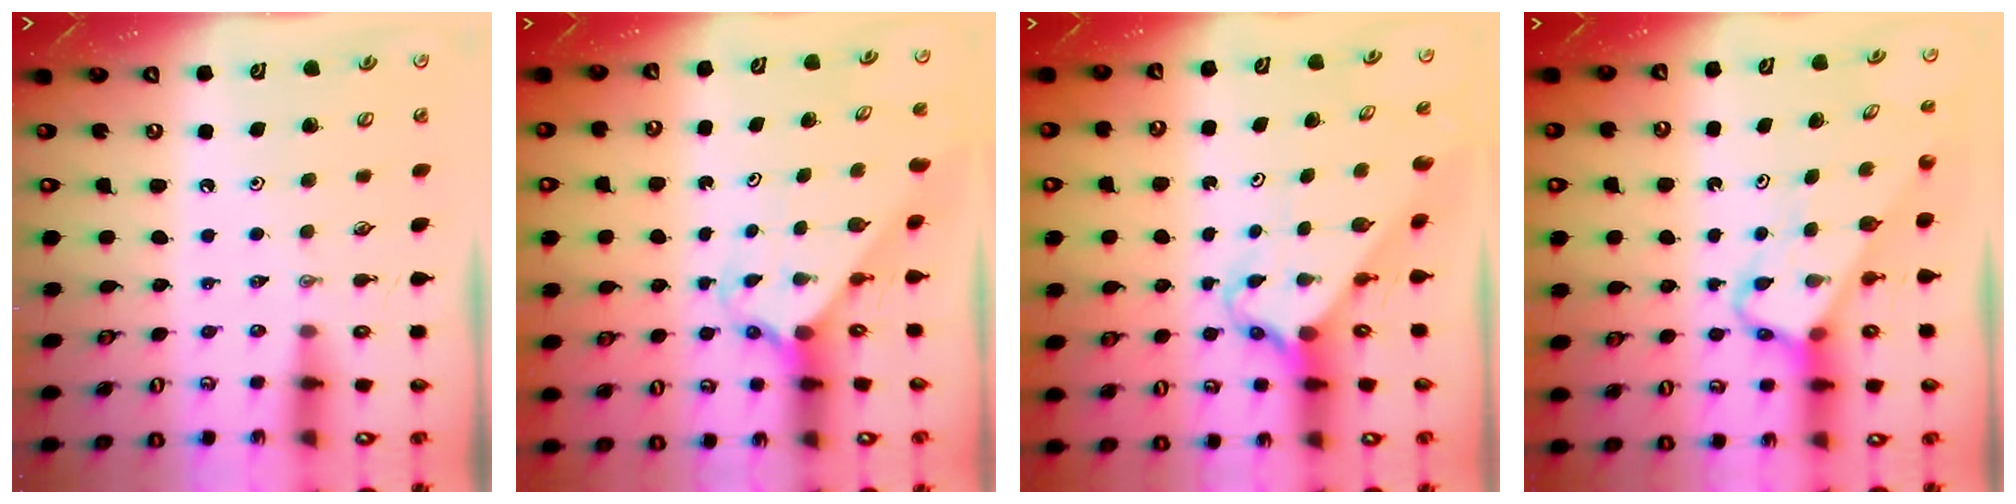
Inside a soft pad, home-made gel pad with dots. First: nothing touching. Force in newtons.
{"total": 2.3, "press": 2.3, "slide": 0.2}
{"total": 2.6, "press": 2.6, "slide": 0.3}
{"total": 3.9, "press": 3.9, "slide": 0.2}